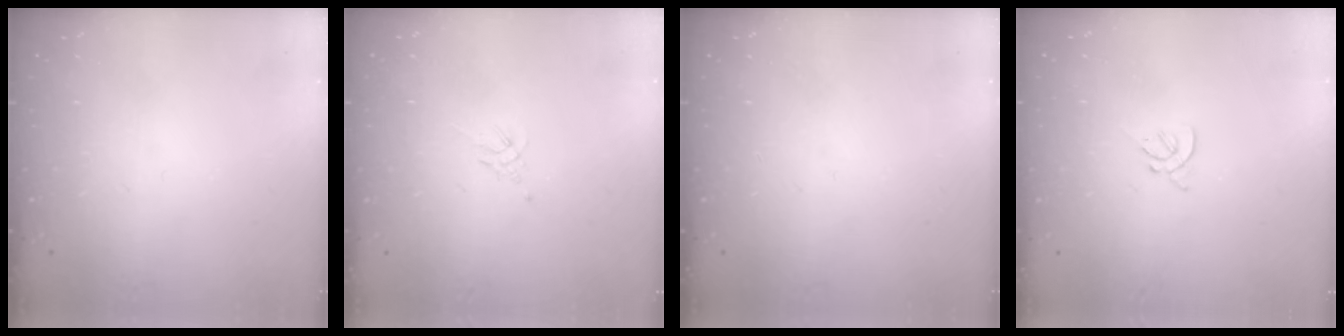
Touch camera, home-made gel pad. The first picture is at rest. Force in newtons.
{"total": 2.1, "press": 2.0, "slide": 0.5}
{"total": 0.0}
{"total": 2.0, "press": 1.9, "slide": 0.5}